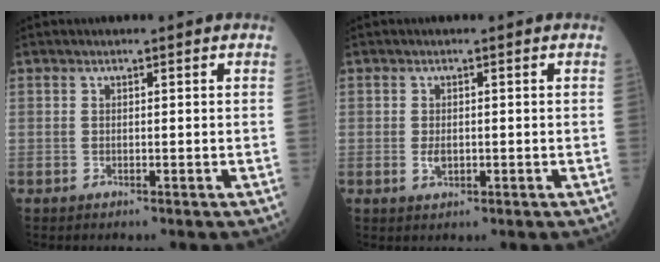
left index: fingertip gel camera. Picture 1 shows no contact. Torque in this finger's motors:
{"motor_torque": [0.31, 0.13, 0.04, 0.01]}